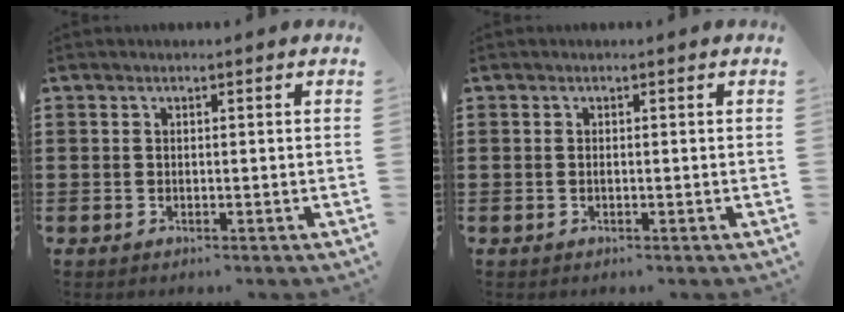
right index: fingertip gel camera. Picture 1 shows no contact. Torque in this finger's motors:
{"motor_torque": [2.14, 0.00, 0.03, 0.02]}